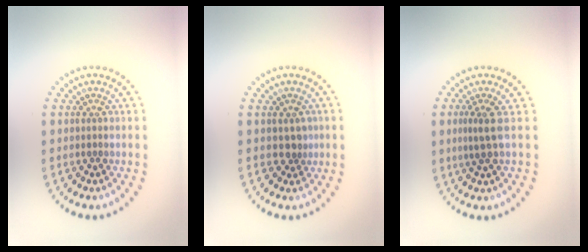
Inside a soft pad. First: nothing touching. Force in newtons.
{"total": 1.4, "press": 1.1, "slide": 0.8}
{"total": 2.3, "press": 1.5, "slide": 1.7}